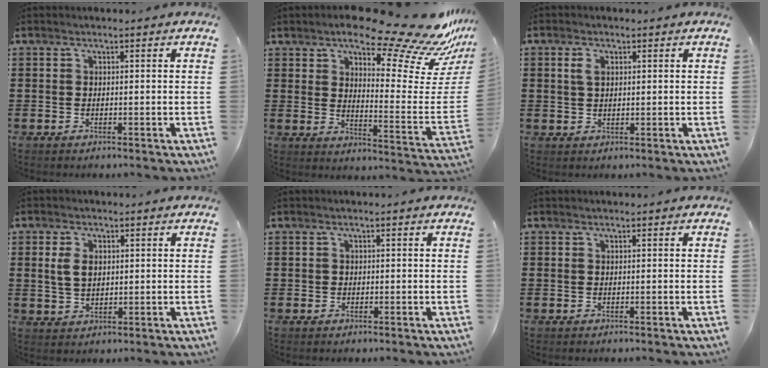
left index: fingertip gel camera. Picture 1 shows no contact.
{"total": 16.6, "force": [12.8, 3.7, 10.0], "torque": [-0.153, -0.089, 0.206]}
{"total": 2.2, "force": [0.8, 1.4, 1.5], "torque": [-0.034, 0.005, 0.014]}
{"total": 3.7, "force": [0.8, 2.3, 2.8], "torque": [-0.069, 0.006, 0.011]}
{"total": 0.7, "force": [0.0, 0.7, 0.2], "torque": [-0.006, 0.004, -0.002]}
{"total": 0.0}